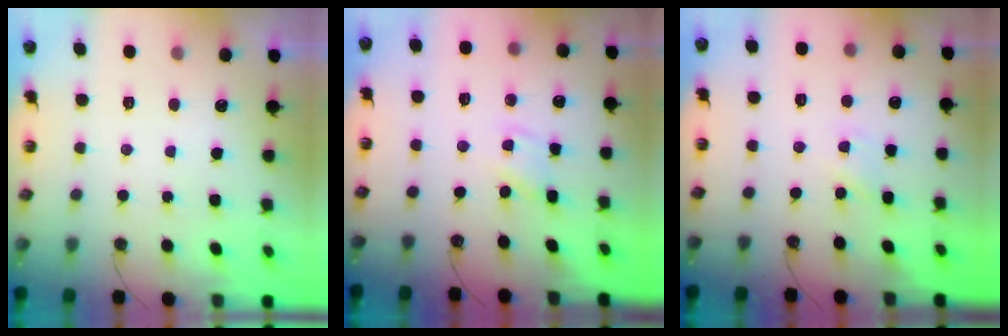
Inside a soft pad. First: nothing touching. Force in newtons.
{"total": 2.1, "press": 2.1, "slide": 0.3}
{"total": 3.6, "press": 3.5, "slide": 0.4}